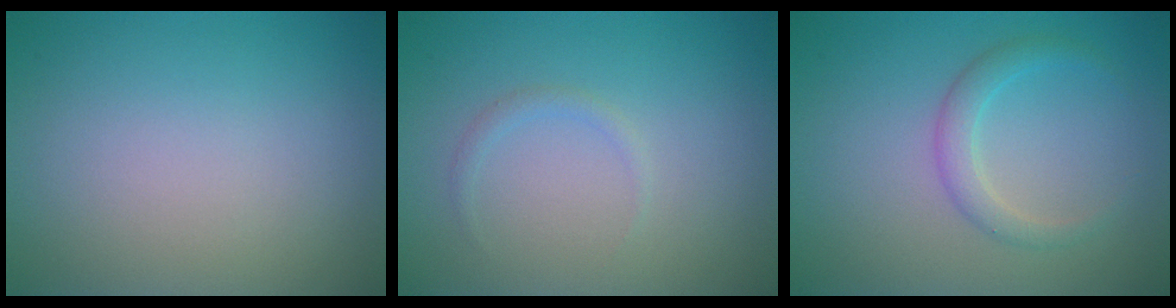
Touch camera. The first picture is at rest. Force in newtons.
{"total": 0.7, "press": 0.7, "slide": 0.1}
{"total": 2.0, "press": 2.0, "slide": 0.1}